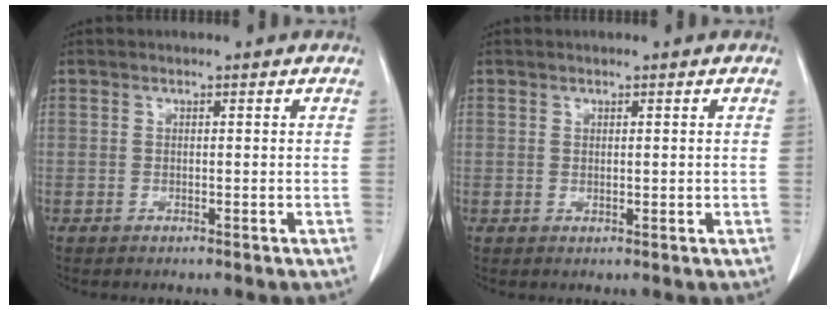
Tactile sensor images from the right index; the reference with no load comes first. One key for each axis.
{"total": 0.7, "fx": 0.2, "fy": 0.3, "fz": 0.6, "tx": -0.013, "ty": -0.004, "tz": 0.006}